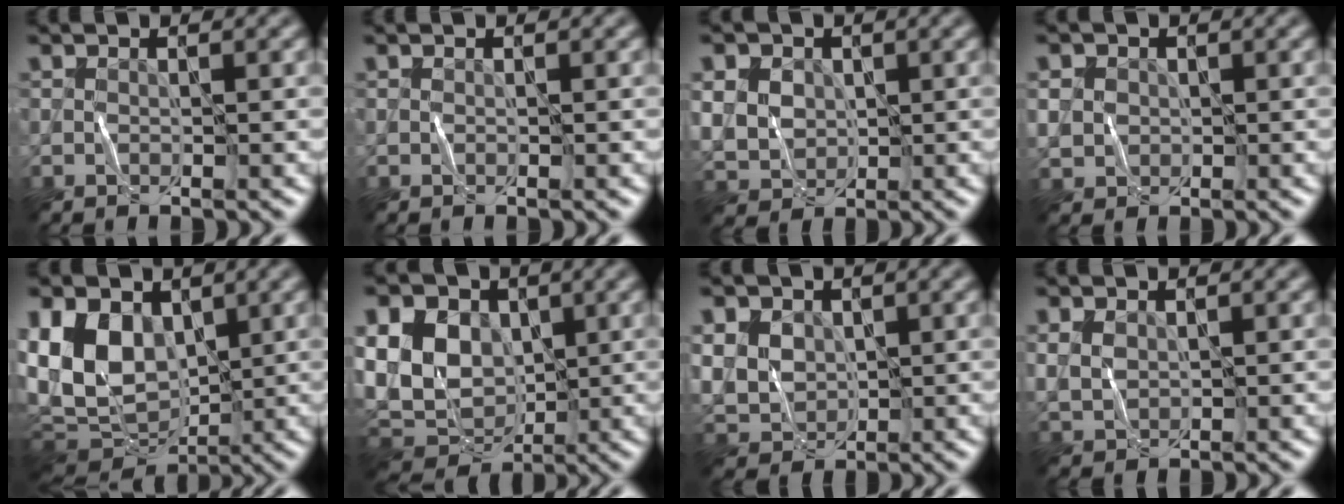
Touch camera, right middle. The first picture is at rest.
{"total": 0.0}
{"total": 8.1, "force": [2.0, 6.9, 3.7], "torque": [-0.078, 0.026, 0.020]}
{"total": 2.6, "force": [0.3, 2.5, 0.7], "torque": [-0.026, 0.002, 0.012]}
{"total": 10.8, "force": [0.8, 7.7, 7.5], "torque": [-0.170, -0.008, 0.009]}
{"total": 11.3, "force": [1.6, 8.9, 6.7], "torque": [-0.135, 0.015, 0.020]}
{"total": 6.9, "force": [1.5, 5.8, 3.4], "torque": [-0.073, 0.023, 0.020]}
{"total": 1.4, "force": [0.4, 1.2, 0.7], "torque": [-0.024, -0.004, 0.015]}